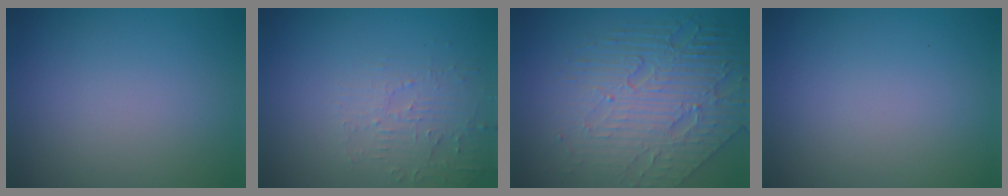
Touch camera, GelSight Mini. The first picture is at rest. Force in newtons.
{"total": 2.8, "press": 2.7, "slide": 0.6}
{"total": 8.3, "press": 5.6, "slide": 6.0}
{"total": 0.0}